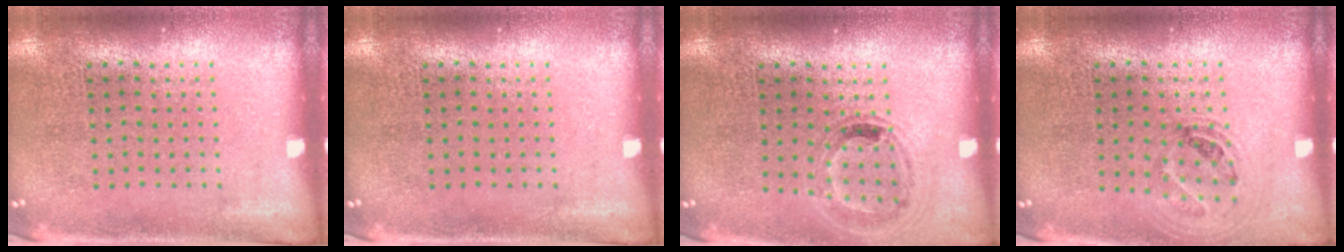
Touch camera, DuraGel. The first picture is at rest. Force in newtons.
{"total": 0.0}
{"total": 0.9, "press": 0.9, "slide": 0.1}
{"total": 1.0, "press": 1.0, "slide": 0.2}